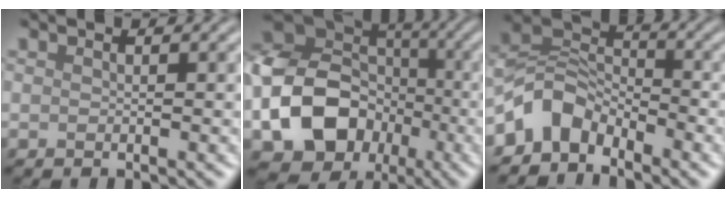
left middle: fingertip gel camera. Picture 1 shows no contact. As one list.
[{"total": 15.7, "force": [-4.7, 12.9, 7.5], "torque": [-0.171, -0.010, -0.098]}, {"total": 5.1, "force": [-3.5, 3.1, 2.1], "torque": [-0.026, 0.009, -0.079]}]